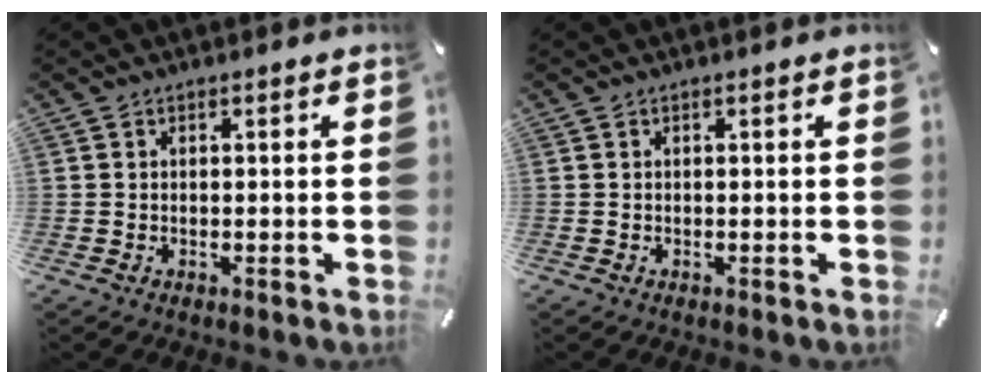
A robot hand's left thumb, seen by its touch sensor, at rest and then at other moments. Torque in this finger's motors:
{"motor_torque": [0.00, 0.00, -0.04, 0.08, 0.00]}